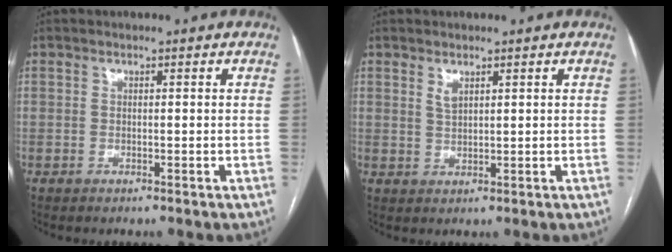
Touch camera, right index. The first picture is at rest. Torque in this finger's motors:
{"motor_torque": [0.01, 0.01, 0.00, 0.02]}